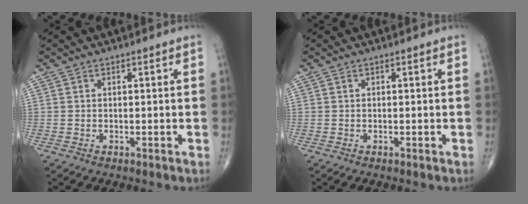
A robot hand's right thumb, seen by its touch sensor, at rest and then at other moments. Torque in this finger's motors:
{"motor_torque": [0.39, 0.24, -0.25, 0.04, 0.04]}